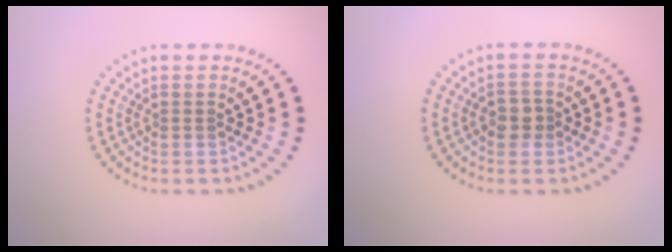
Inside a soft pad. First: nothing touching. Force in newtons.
{"total": 2.1, "press": 2.0, "slide": 0.6}